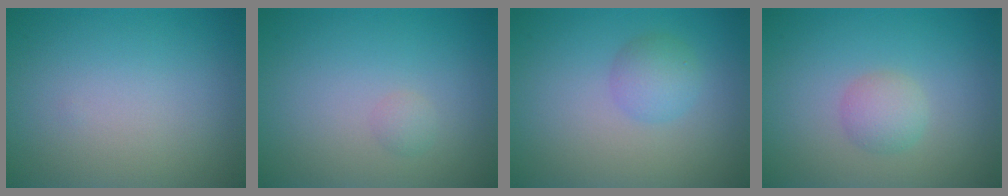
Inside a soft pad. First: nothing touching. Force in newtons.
{"total": 0.7, "press": 0.7, "slide": 0.0}
{"total": 2.2, "press": 2.2, "slide": 0.1}
{"total": 1.9, "press": 1.9, "slide": 0.0}